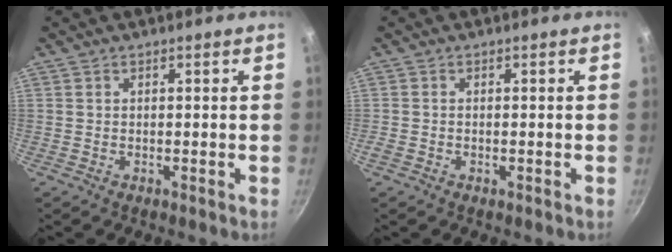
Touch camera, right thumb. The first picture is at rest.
{"total": 0.6, "force": [-0.3, 0.3, 0.4], "torque": [-0.009, 0.001, -0.006]}